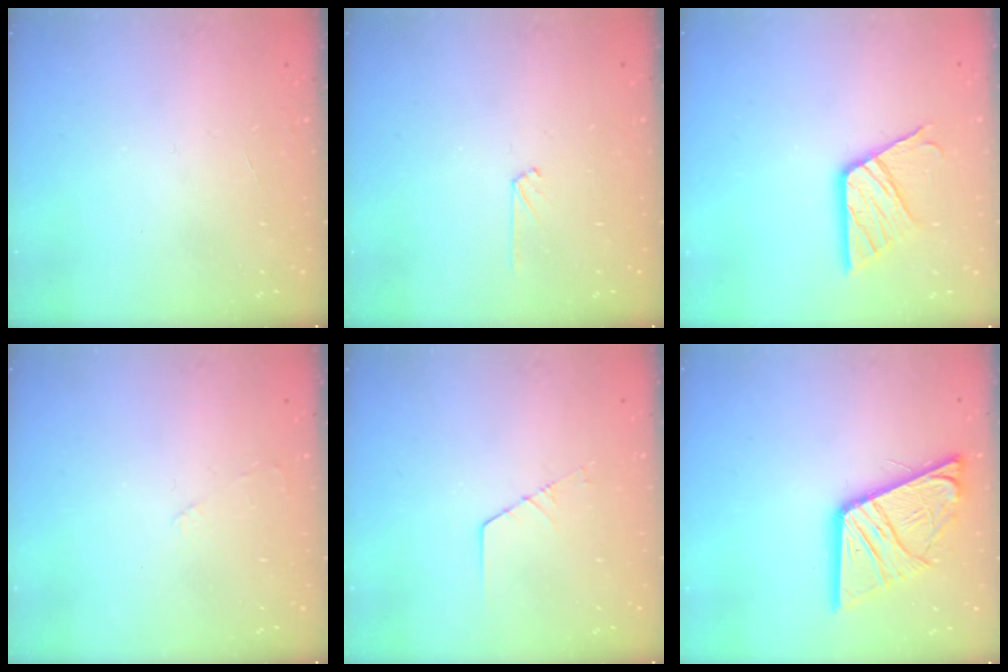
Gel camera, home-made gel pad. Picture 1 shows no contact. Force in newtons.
{"total": 2.5, "press": 2.5, "slide": 0.3}
{"total": 13.0, "press": 13.0, "slide": 1.1}
{"total": 2.4, "press": 2.4, "slide": 0.4}
{"total": 1.3, "press": 1.3, "slide": 0.1}
{"total": 19.6, "press": 19.5, "slide": 2.2}